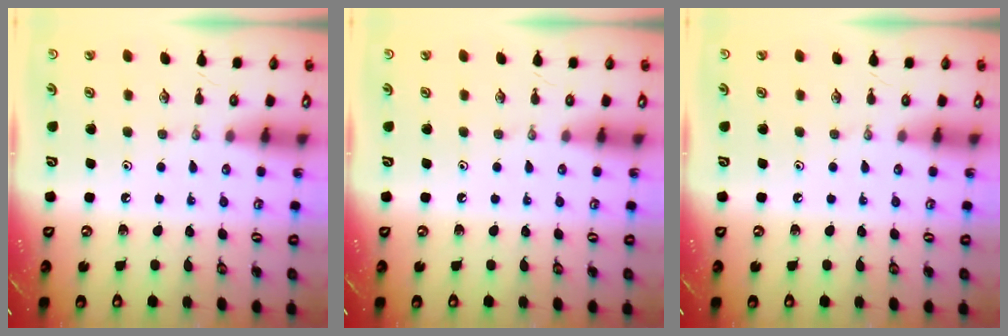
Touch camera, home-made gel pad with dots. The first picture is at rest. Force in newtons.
{"total": 0.0}
{"total": 0.0}